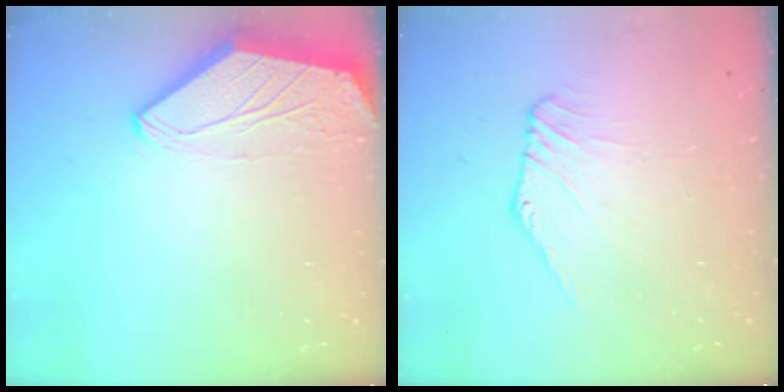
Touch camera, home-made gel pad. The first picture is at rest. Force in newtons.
{"total": 1.1, "press": 1.0, "slide": 0.3}